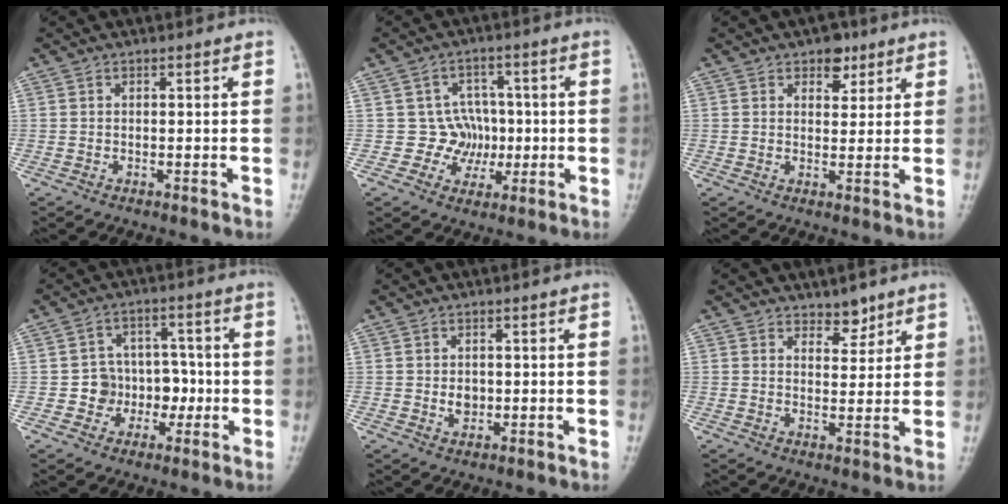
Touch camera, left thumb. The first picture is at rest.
{"total": 6.5, "force": [-0.5, 6.3, 1.6], "torque": [0.027, 0.021, -0.011]}
{"total": 4.2, "force": [2.5, 2.7, 2.0], "torque": [0.001, -0.011, 0.034]}
{"total": 8.1, "force": [-1.9, 7.2, 3.3], "torque": [0.003, 0.033, -0.033]}
{"total": 2.4, "force": [-0.1, 1.9, 1.5], "torque": [-0.011, 0.001, 0.001]}
{"total": 3.5, "force": [2.8, 1.8, 1.3], "torque": [0.004, -0.021, 0.044]}